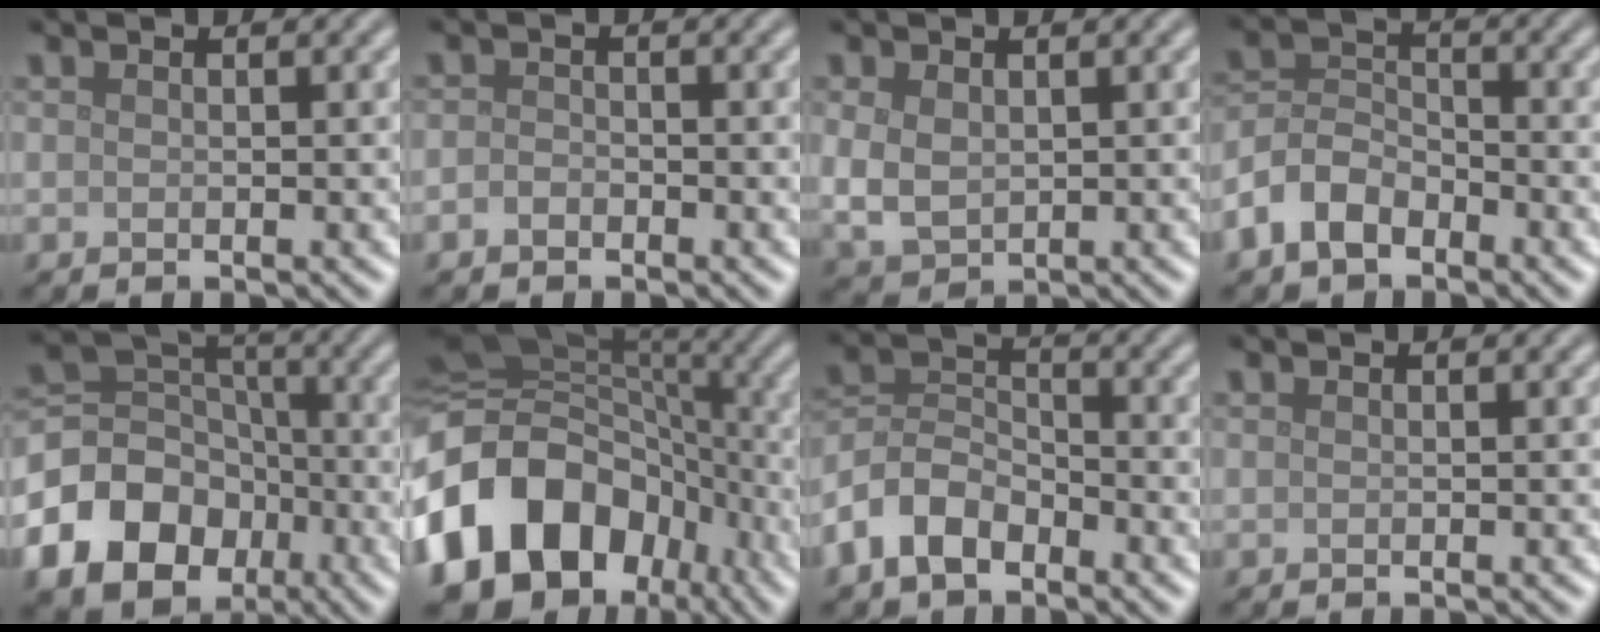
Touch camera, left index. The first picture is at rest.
{"total": 1.2, "force": [-0.7, 0.8, 0.4], "torque": [-0.007, 0.001, -0.016]}
{"total": 3.1, "force": [0.3, 2.3, 2.1], "torque": [-0.051, -0.004, 0.012]}
{"total": 4.7, "force": [-2.9, 2.9, 2.3], "torque": [-0.049, 0.003, -0.068]}
{"total": 12.6, "force": [-5.7, 10.2, 4.9], "torque": [-0.126, -0.015, -0.117]}
{"total": 17.5, "force": [-6.0, 13.6, 9.3], "torque": [-0.217, -0.012, -0.115]}
{"total": 5.4, "force": [-3.3, 3.3, 2.8], "torque": [-0.059, 0.003, -0.075]}
{"total": 0.0}